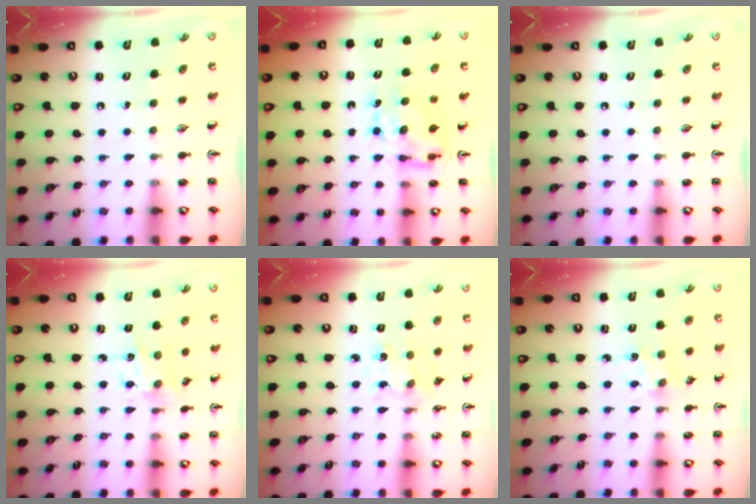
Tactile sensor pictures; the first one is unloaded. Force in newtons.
{"total": 6.5, "press": 6.5, "slide": 0.7}
{"total": 0.0}
{"total": 3.5, "press": 3.4, "slide": 1.1}
{"total": 2.0, "press": 2.0, "slide": 0.3}
{"total": 1.9, "press": 1.8, "slide": 0.3}